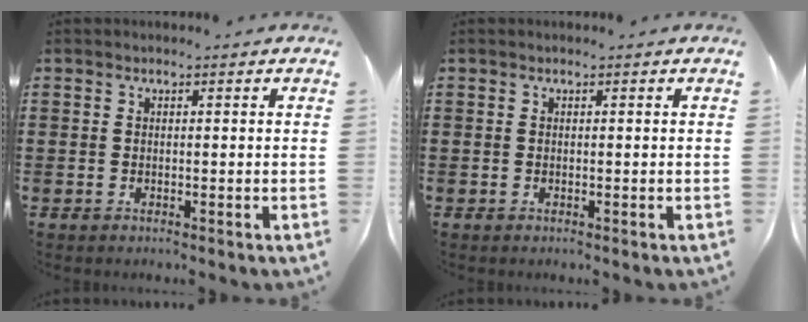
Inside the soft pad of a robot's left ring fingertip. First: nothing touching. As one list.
[{"total": 0.0}]